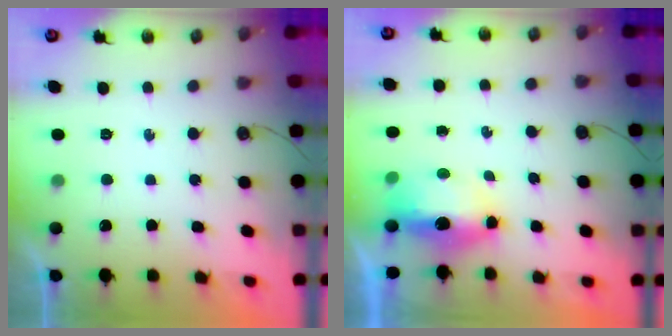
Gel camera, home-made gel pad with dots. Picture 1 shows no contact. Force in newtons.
{"total": 15.5, "press": 9.3, "slide": 12.4}